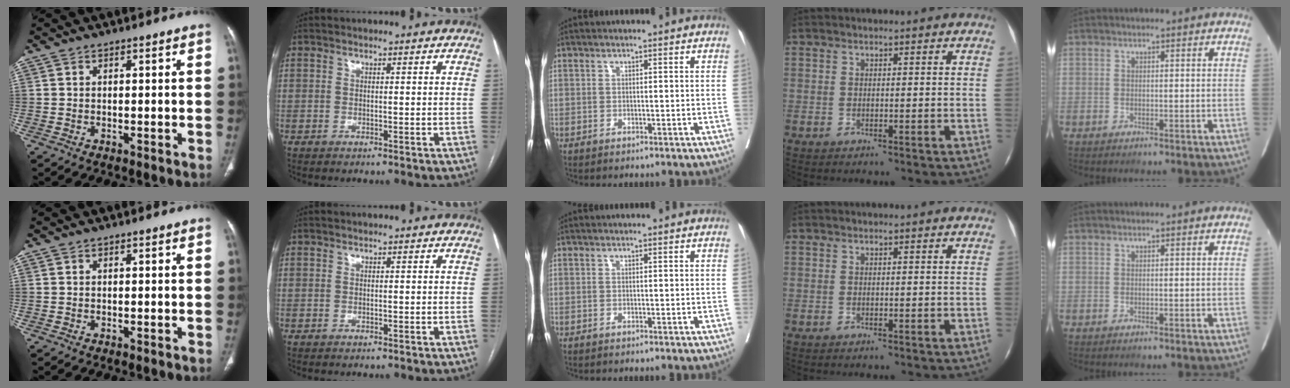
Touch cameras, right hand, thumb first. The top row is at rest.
{}